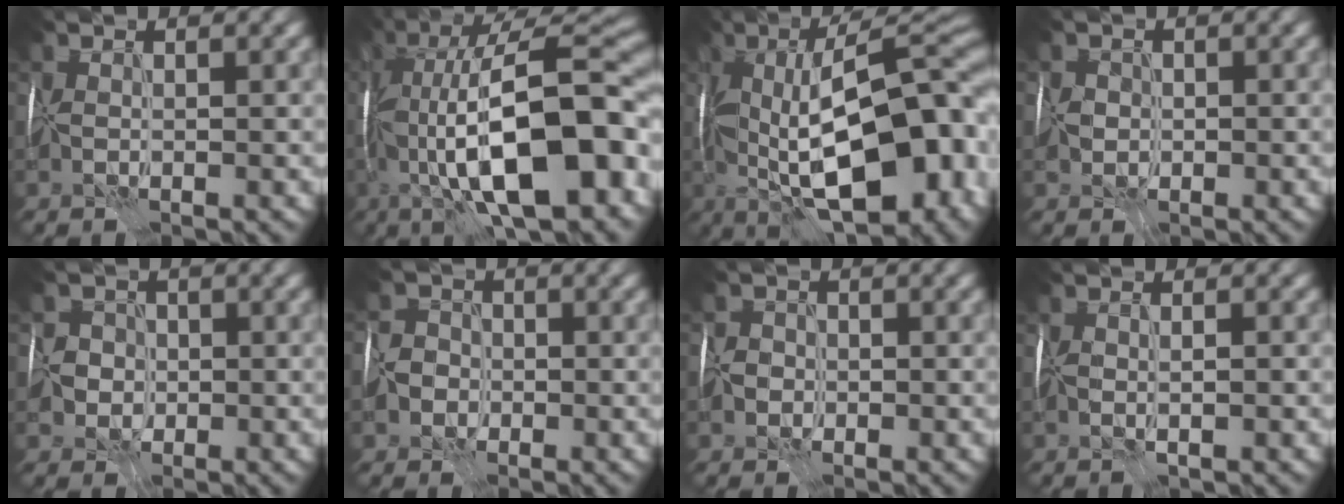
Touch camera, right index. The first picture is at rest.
{"total": 17.1, "force": [-4.0, 6.1, 15.5], "torque": [-0.235, 0.017, -0.072]}
{"total": 18.6, "force": [-4.0, 8.0, 16.4], "torque": [-0.214, -0.001, -0.060]}
{"total": 2.4, "force": [-0.8, 2.1, 1.0], "torque": [-0.015, 0.006, -0.011]}
{"total": 4.2, "force": [-1.2, 3.8, 1.3], "torque": [0.000, 0.022, -0.042]}
{"total": 5.5, "force": [-2.5, 4.6, 1.9], "torque": [-0.020, -0.001, -0.074]}
{"total": 2.4, "force": [-1.3, 2.0, 0.6], "torque": [0.004, 0.003, -0.032]}
{"total": 1.3, "force": [-0.9, 0.0, 0.9], "torque": [-0.017, -0.003, -0.017]}